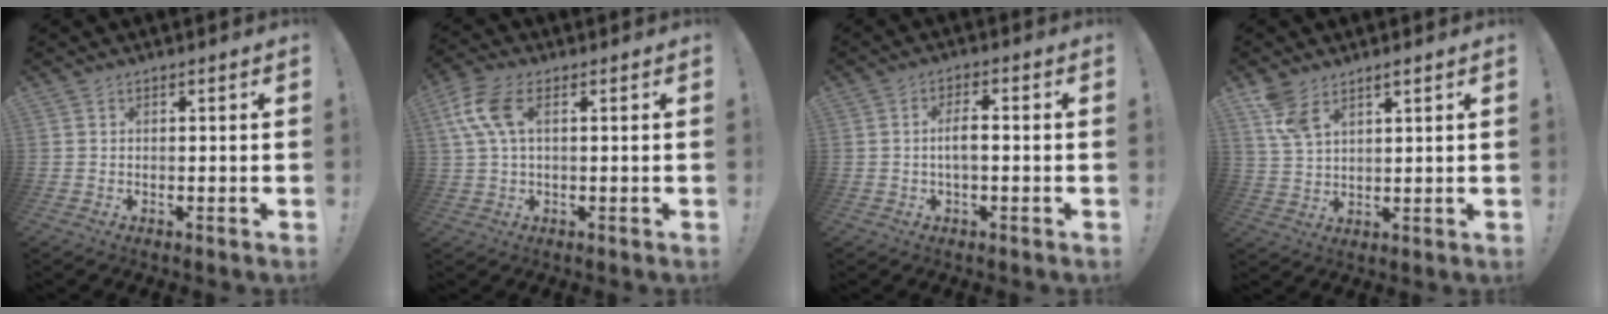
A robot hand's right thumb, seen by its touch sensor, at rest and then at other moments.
{"total": 9.4, "force": [2.6, 4.8, 7.7], "torque": [-0.168, 0.005, 0.054]}
{"total": 4.5, "force": [-0.5, 1.4, 4.2], "torque": [-0.082, 0.002, -0.012]}
{"total": 7.1, "force": [4.7, 2.8, 4.4], "torque": [-0.075, -0.021, 0.090]}